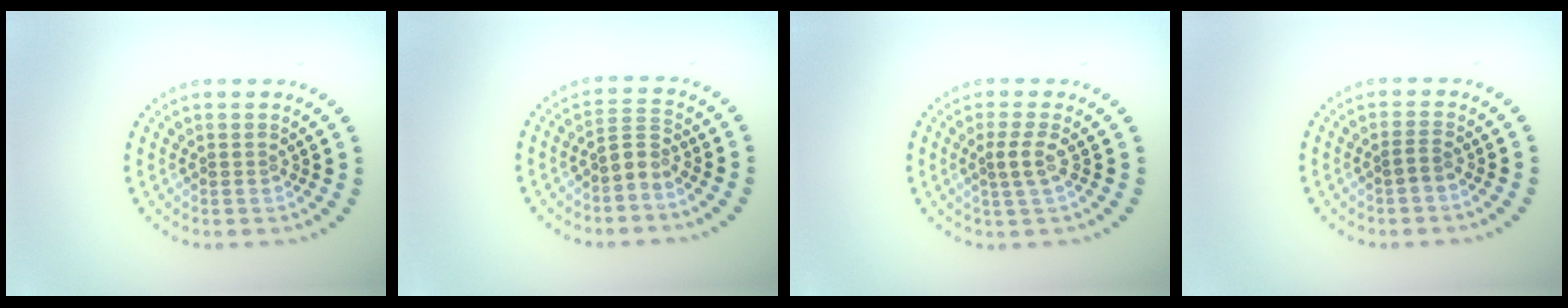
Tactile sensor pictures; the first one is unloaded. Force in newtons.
{"total": 1.9, "press": 1.4, "slide": 1.3}
{"total": 1.7, "press": 1.2, "slide": 1.2}
{"total": 0.5, "press": 0.2, "slide": 0.5}